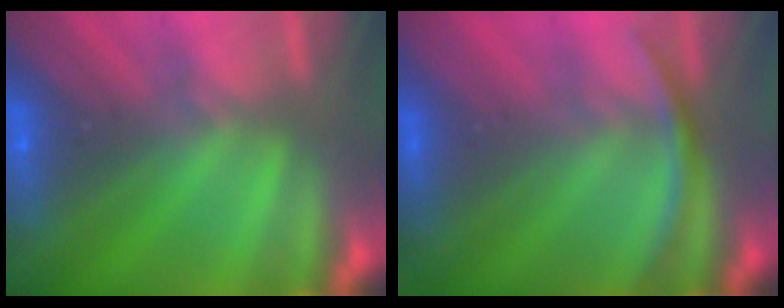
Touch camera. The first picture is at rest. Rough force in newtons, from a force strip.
{"total": 2.9}